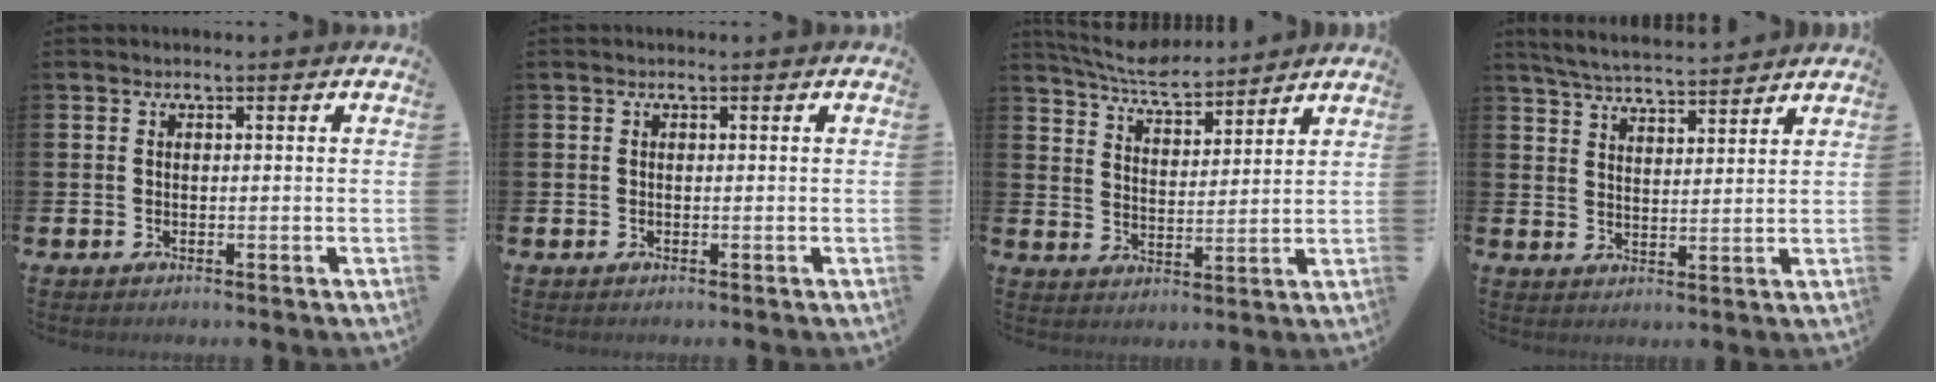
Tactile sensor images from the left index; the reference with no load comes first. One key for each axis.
{"total": 0.0}
{"total": 6.3, "fx": 6.0, "fy": 0.9, "fz": 1.6, "tx": -0.057, "ty": -0.031, "tz": 0.109}
{"total": 5.5, "fx": 5.4, "fy": 0.4, "fz": 0.9, "tx": -0.040, "ty": -0.026, "tz": 0.099}